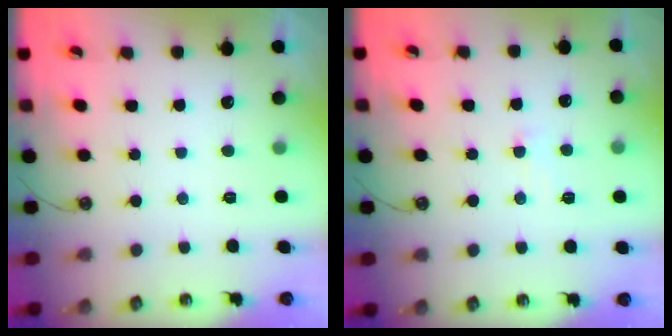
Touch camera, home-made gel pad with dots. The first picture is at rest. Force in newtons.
{"total": 1.0, "press": 0.7, "slide": 0.6}